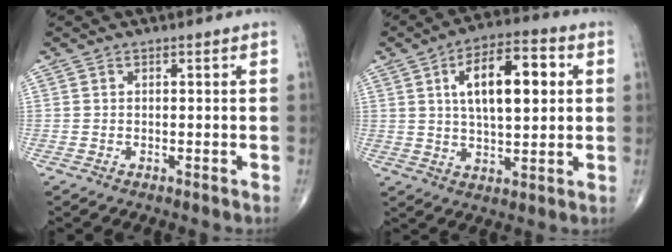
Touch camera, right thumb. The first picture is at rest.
{"total": 14.1, "force": [3.3, 6.1, 12.3], "torque": [-0.183, 0.007, 0.051]}